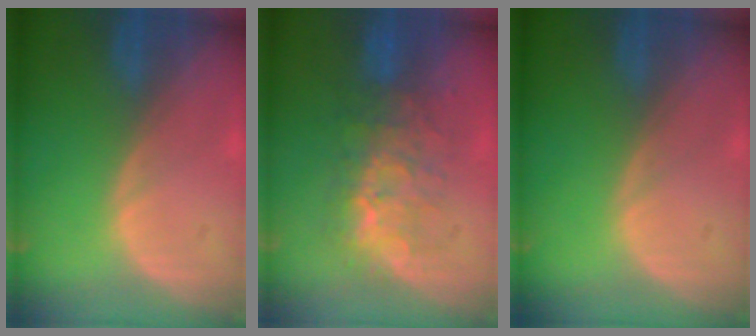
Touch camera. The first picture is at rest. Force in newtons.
{"total": 8.1, "press": 7.8, "slide": 2.3}
{"total": 0.0}